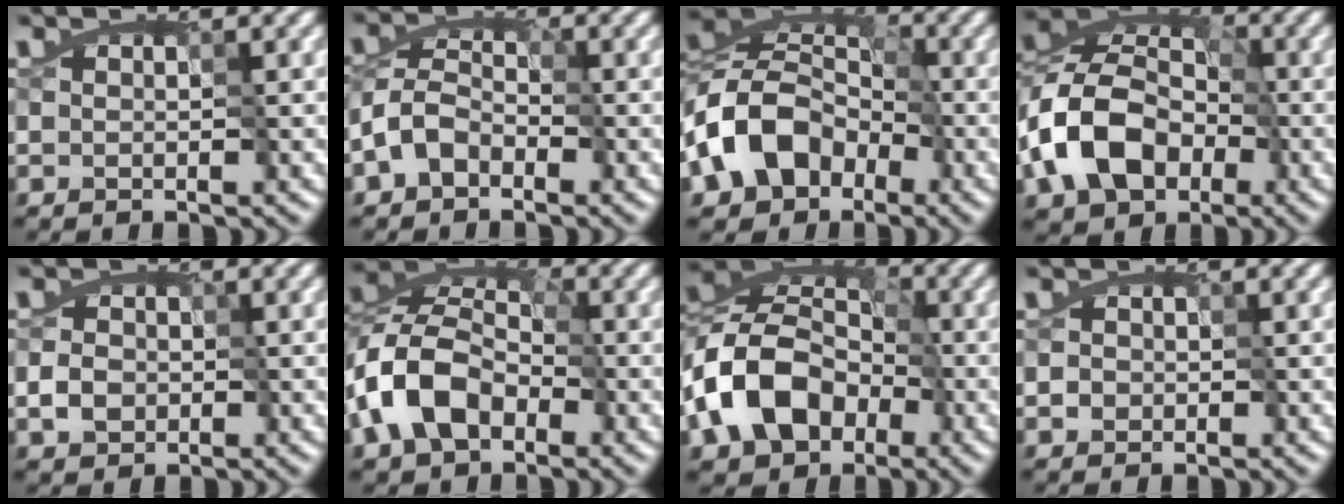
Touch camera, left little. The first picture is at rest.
{"total": 4.0, "force": [-3.6, 1.5, 0.9], "torque": [-0.016, 0.006, -0.074]}
{"total": 9.5, "force": [-5.6, 6.4, 4.2], "torque": [-0.084, 0.006, -0.121]}
{"total": 9.0, "force": [-4.7, 6.0, 4.7], "torque": [-0.092, 0.009, -0.102]}
{"total": 2.4, "force": [-1.8, 1.5, 0.5], "torque": [0.000, -0.003, -0.033]}
{"total": 7.8, "force": [-5.0, 4.6, 3.8], "torque": [-0.080, 0.012, -0.117]}
{"total": 9.8, "force": [-5.3, 6.6, 5.0], "torque": [-0.098, 0.006, -0.113]}
{"total": 2.2, "force": [-0.2, 2.0, 0.9], "torque": [-0.006, 0.016, -0.015]}